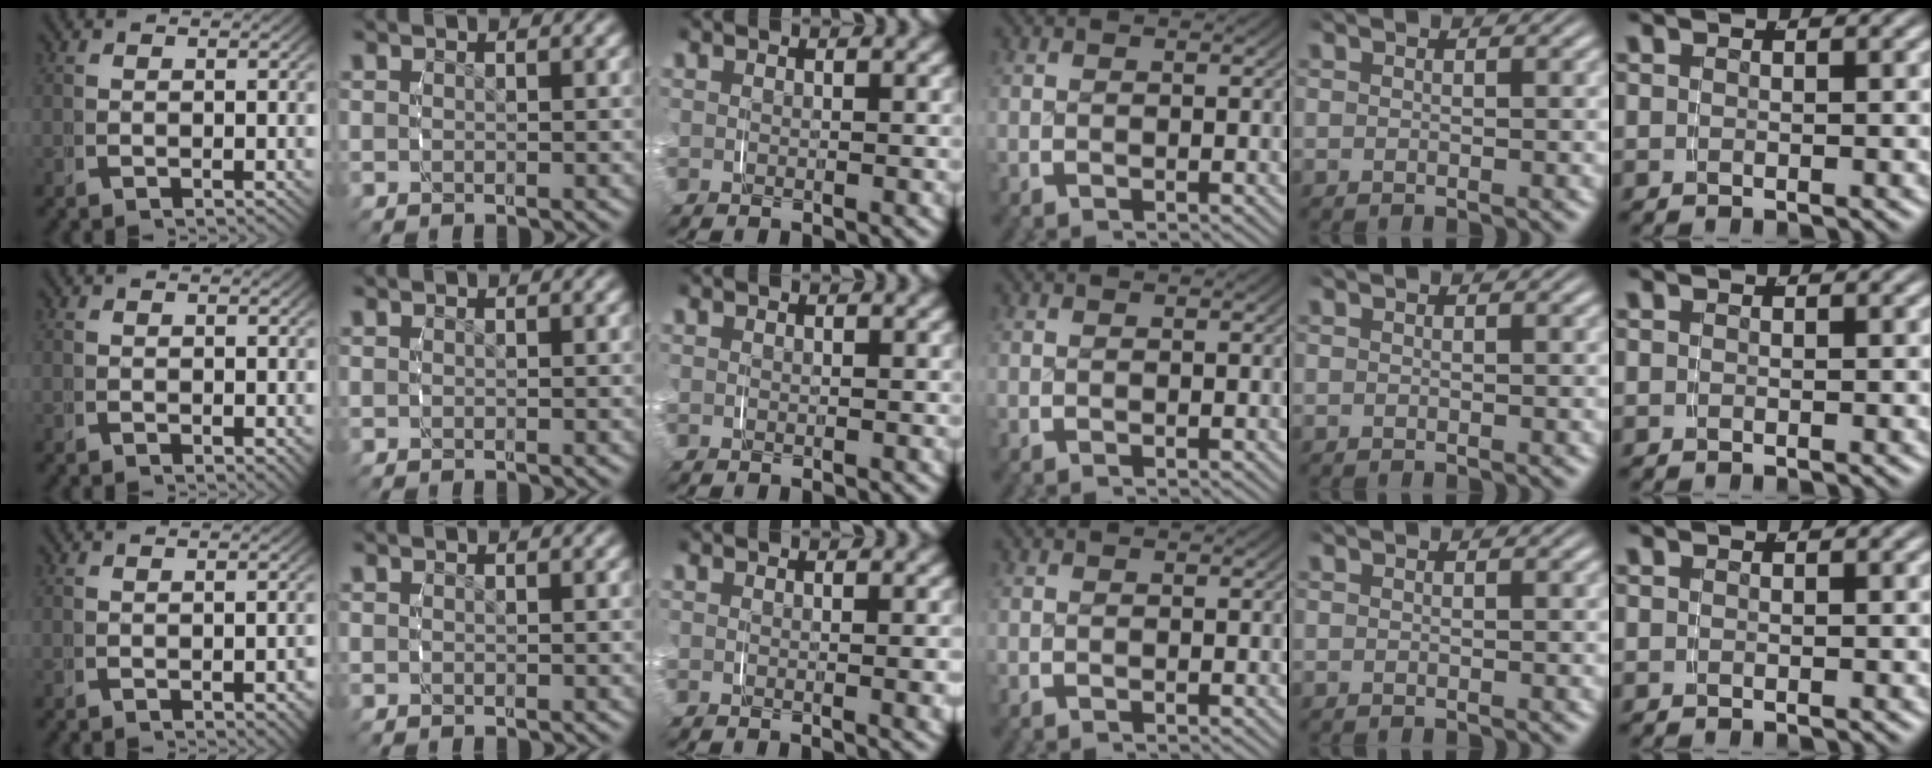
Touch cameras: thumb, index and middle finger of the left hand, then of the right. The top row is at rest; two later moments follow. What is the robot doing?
{"motion": "grasp_and_lifting", "object": "string"}